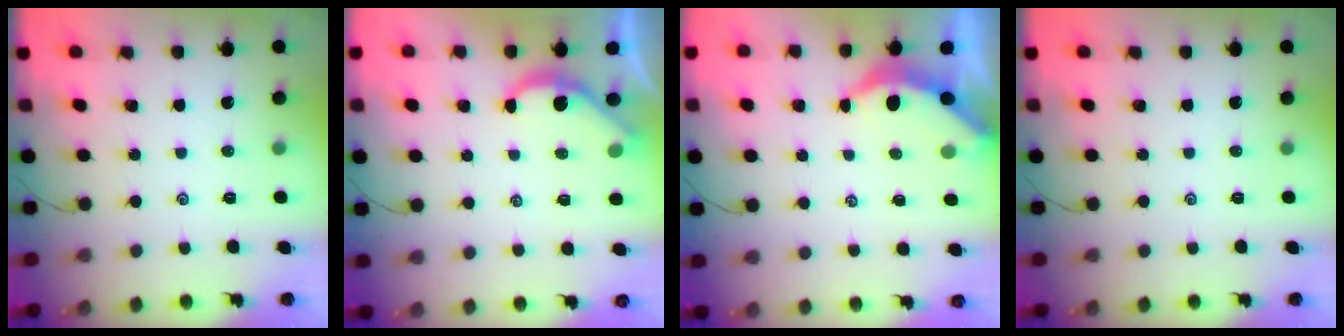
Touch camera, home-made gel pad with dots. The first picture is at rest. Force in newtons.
{"total": 3.3, "press": 3.3, "slide": 0.3}
{"total": 3.6, "press": 3.6, "slide": 0.4}
{"total": 0.0}